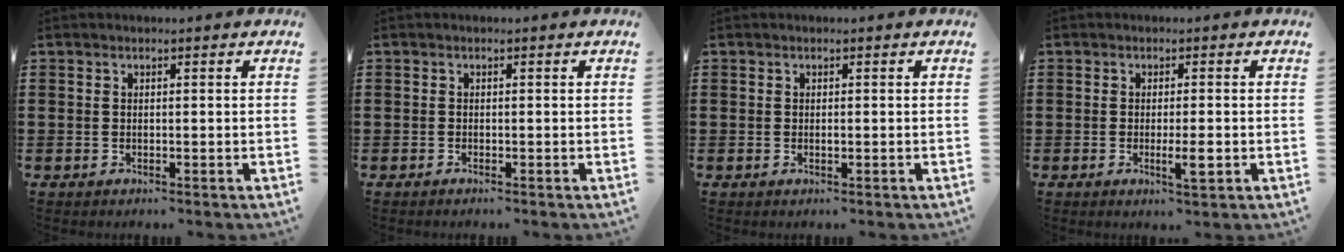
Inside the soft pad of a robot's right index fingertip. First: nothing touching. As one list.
[{"total": 0.5, "force": [-0.5, 0.0, 0.1], "torque": [-0.004, -0.001, -0.010]}, {"total": 0.6, "force": [-0.1, 0.1, 0.6], "torque": [-0.013, -0.004, -0.001]}, {"total": 3.2, "force": [-1.0, 0.4, 3.0], "torque": [-0.057, -0.006, -0.020]}]